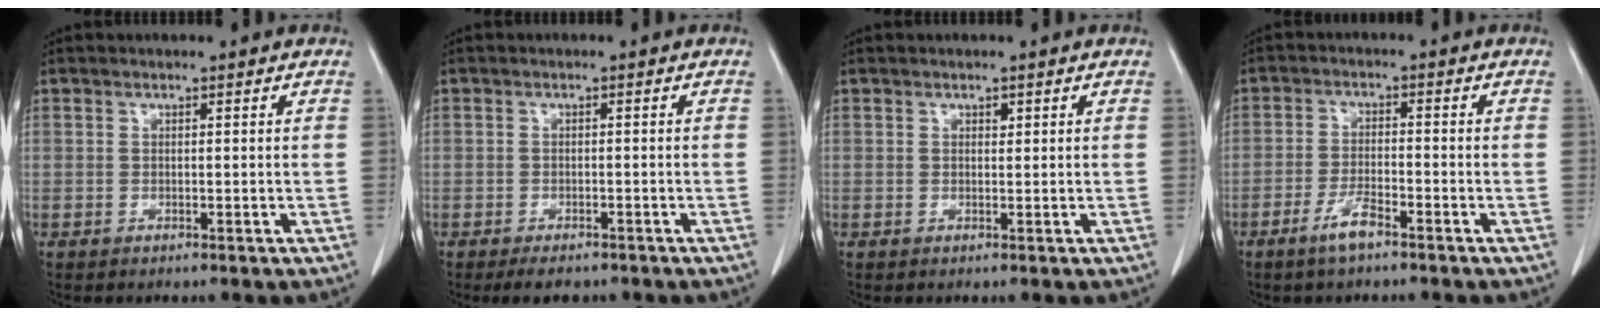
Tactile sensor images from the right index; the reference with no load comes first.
{"total": 3.1, "force": [-2.4, 1.4, 1.3], "torque": [-0.015, 0.000, -0.030]}
{"total": 0.7, "force": [0.4, 0.4, 0.4], "torque": [-0.002, -0.001, 0.005]}
{"total": 4.3, "force": [-3.0, 0.7, 3.0], "torque": [-0.060, -0.001, -0.058]}